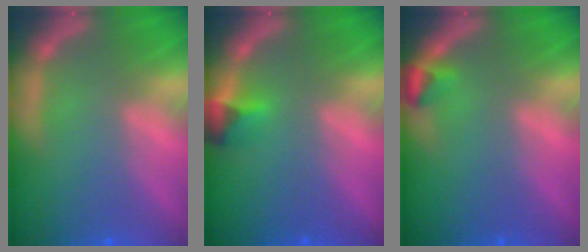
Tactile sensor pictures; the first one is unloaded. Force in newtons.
{"total": 1.9}
{"total": 1.5}